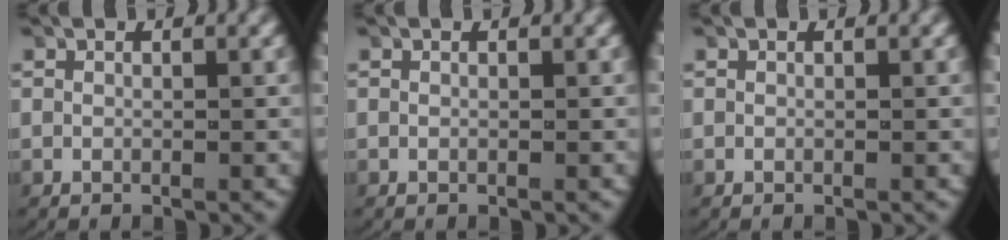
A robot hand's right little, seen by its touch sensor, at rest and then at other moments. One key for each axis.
{"total": 0.0}
{"total": 0.0}